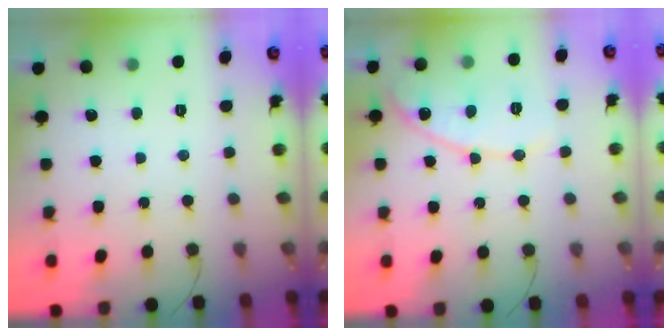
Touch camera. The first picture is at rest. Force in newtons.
{"total": 11.0, "press": 11.0, "slide": 1.0}